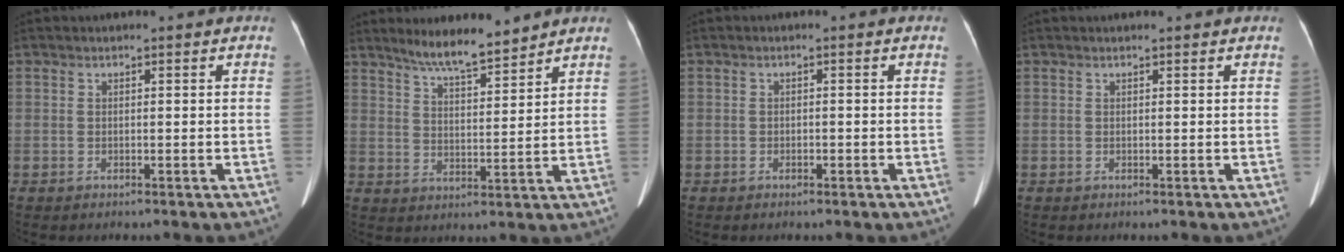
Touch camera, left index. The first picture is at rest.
{"total": 7.5, "force": [6.6, 0.6, 3.4], "torque": [-0.064, 0.002, 0.118]}
{"total": 0.6, "force": [-0.4, 0.4, 0.4], "torque": [-0.007, 0.001, -0.004]}
{"total": 1.2, "force": [1.1, 0.1, 0.5], "torque": [-0.008, 0.013, 0.016]}